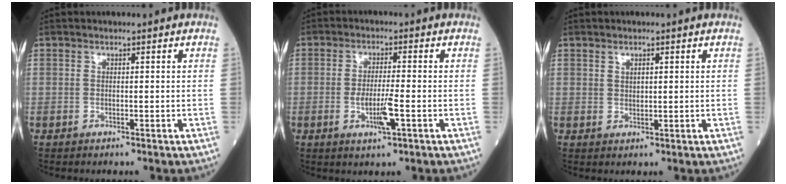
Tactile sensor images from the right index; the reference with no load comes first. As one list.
[{"total": 4.8, "force": [-1.4, 0.5, 4.6], "torque": [-0.087, -0.007, -0.025]}, {"total": 1.4, "force": [0.7, 0.6, 1.0], "torque": [-0.018, -0.001, 0.015]}]